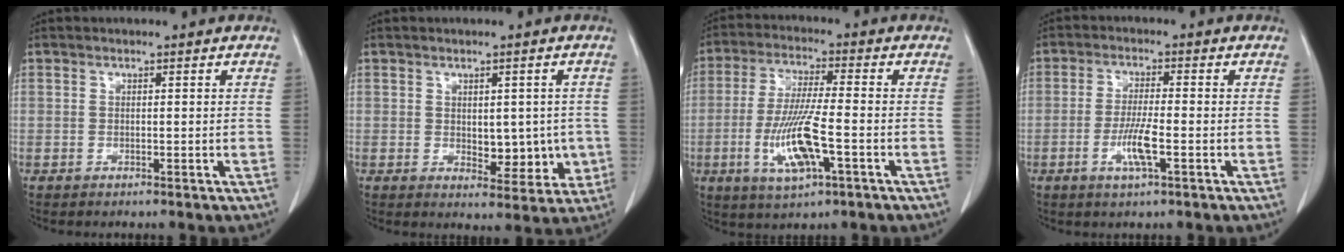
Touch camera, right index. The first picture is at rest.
{"total": 6.3, "force": [-0.3, 3.5, 5.2], "torque": [-0.055, -0.001, 0.010]}
{"total": 10.8, "force": [-3.3, 1.4, 10.2], "torque": [-0.208, -0.014, -0.061]}
{"total": 5.5, "force": [-1.9, 0.4, 5.1], "torque": [-0.101, -0.008, -0.035]}